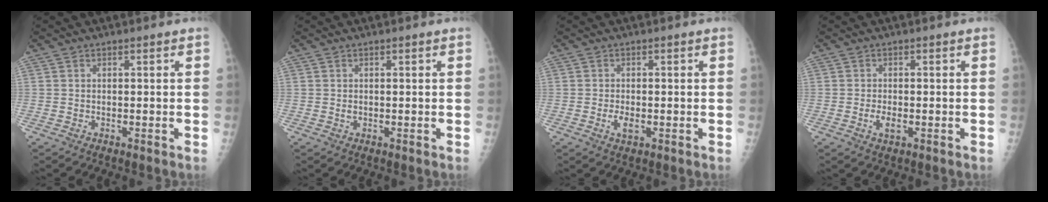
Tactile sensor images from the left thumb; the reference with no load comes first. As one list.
[{"total": 0.7, "force": [0.1, 0.5, 0.5], "torque": [-0.004, 0.000, 0.003]}, {"total": 2.5, "force": [-0.7, 1.4, 2.0], "torque": [-0.036, -0.001, -0.011]}, {"total": 2.4, "force": [-0.7, 1.2, 1.9], "torque": [-0.036, 0.000, -0.012]}]